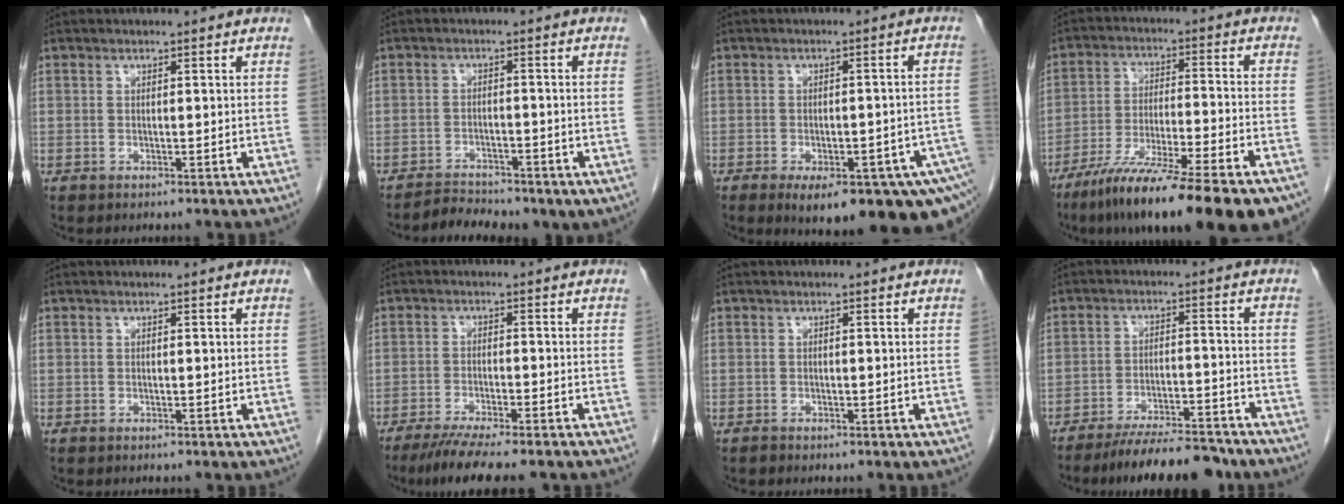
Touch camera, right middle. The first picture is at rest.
{"total": 5.3, "force": [-4.3, 2.4, 1.9], "torque": [-0.036, 0.005, -0.061]}
{"total": 18.2, "force": [-11.4, 5.3, 13.2], "torque": [-0.122, -0.003, -0.136]}
{"total": 23.7, "force": [-17.7, 2.2, 15.6], "torque": [-0.192, -0.032, -0.277]}
{"total": 0.0}
{"total": 9.9, "force": [-8.1, 0.4, 5.6], "torque": [-0.081, -0.023, -0.125]}
{"total": 0.0}
{"total": 12.5, "force": [-11.2, 1.7, 5.3], "torque": [-0.075, 0.000, -0.168]}